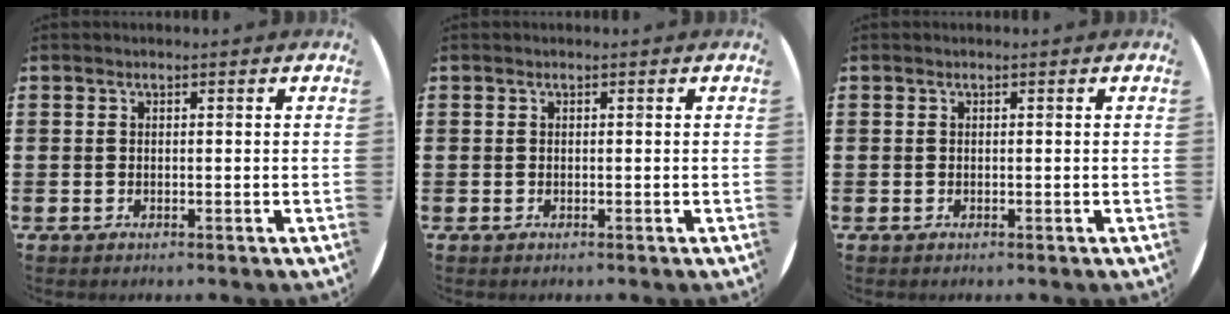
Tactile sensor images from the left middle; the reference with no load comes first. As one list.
[{"total": 0.0}, {"total": 0.0}]